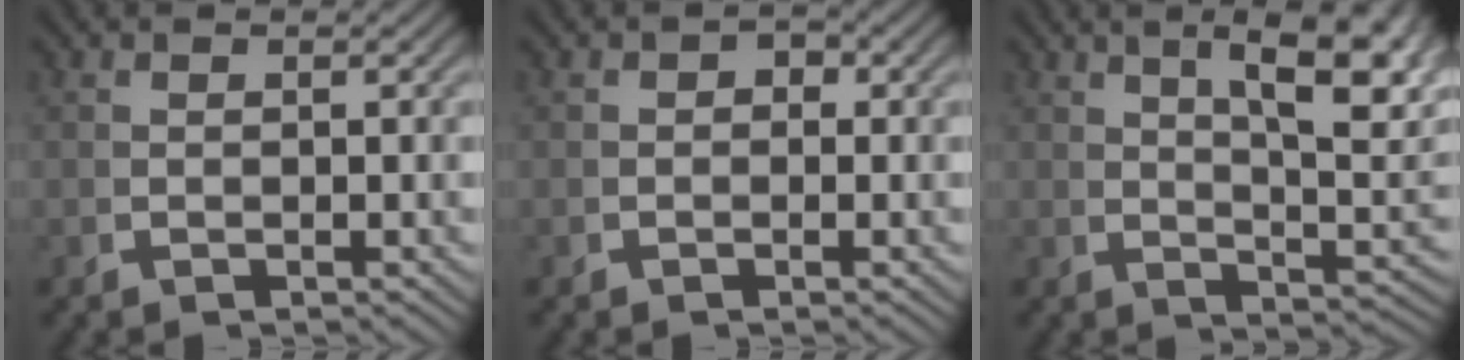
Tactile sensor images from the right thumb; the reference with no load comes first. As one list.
[{"total": 0.8, "force": [-0.2, 0.7, 0.4], "torque": [-0.004, -0.003, -0.006]}, {"total": 10.2, "force": [4.0, 3.7, 8.6], "torque": [-0.099, 0.010, 0.060]}]